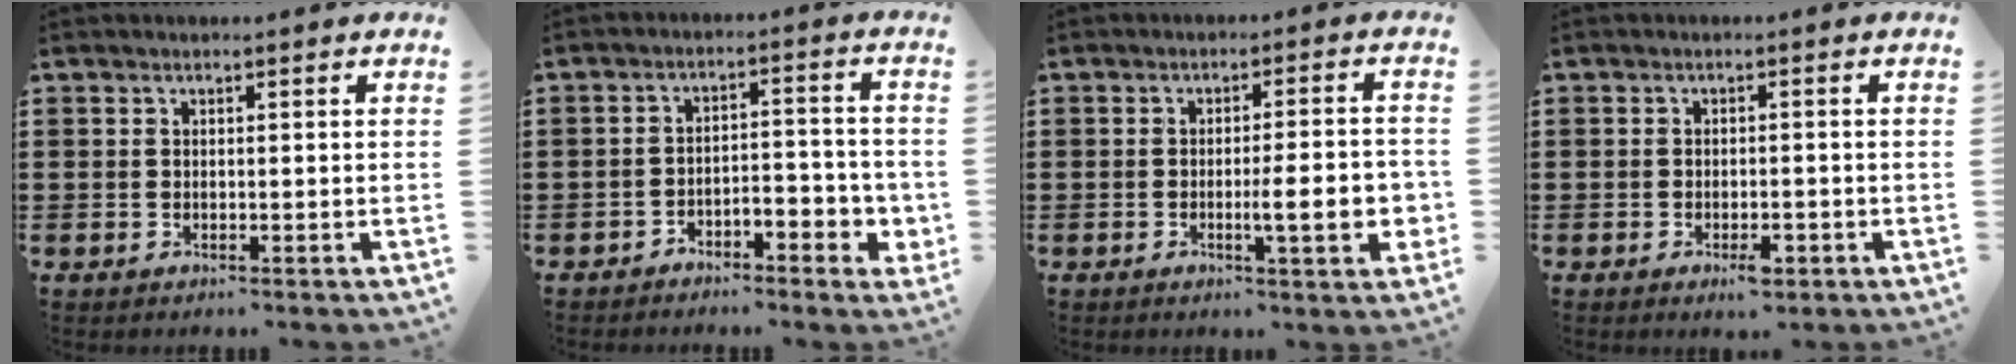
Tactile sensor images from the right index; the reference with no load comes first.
{"total": 3.7, "force": [-2.8, 1.4, 1.9], "torque": [-0.034, 0.011, -0.055]}
{"total": 7.4, "force": [-1.6, 1.2, 7.1], "torque": [-0.098, -0.011, -0.028]}
{"total": 2.5, "force": [-1.3, 0.9, 2.0], "torque": [-0.034, 0.001, -0.023]}